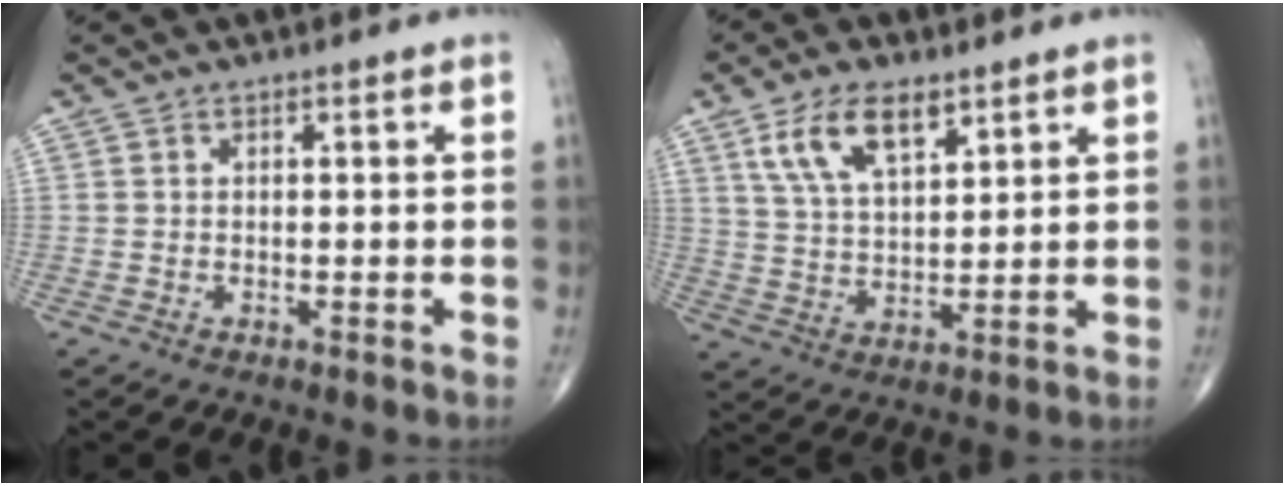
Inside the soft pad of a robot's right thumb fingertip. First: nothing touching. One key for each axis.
{"total": 10.5, "fx": 5.8, "fy": 4.9, "fz": 7.3, "tx": -0.125, "ty": -0.020, "tz": 0.117}